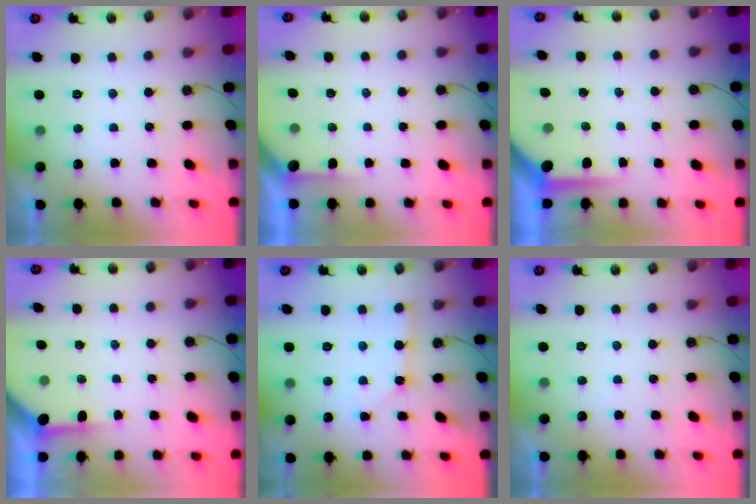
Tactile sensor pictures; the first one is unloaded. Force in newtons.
{"total": 1.2, "press": 1.2, "slide": 0.1}
{"total": 5.6, "press": 5.6, "slide": 0.5}
{"total": 4.0, "press": 4.0, "slide": 0.4}
{"total": 2.4, "press": 2.4, "slide": 0.4}
{"total": 0.0}